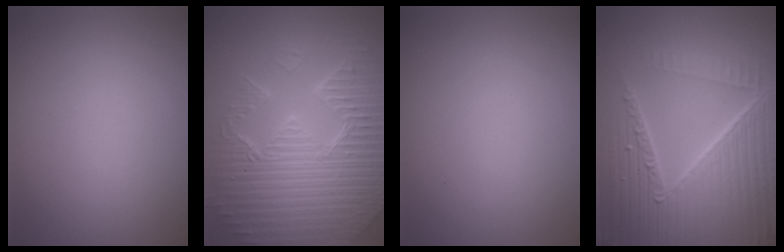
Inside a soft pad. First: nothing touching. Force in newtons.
{"total": 10.9, "press": 7.1, "slide": 8.4}
{"total": 0.0}
{"total": 9.6, "press": 6.2, "slide": 7.3}